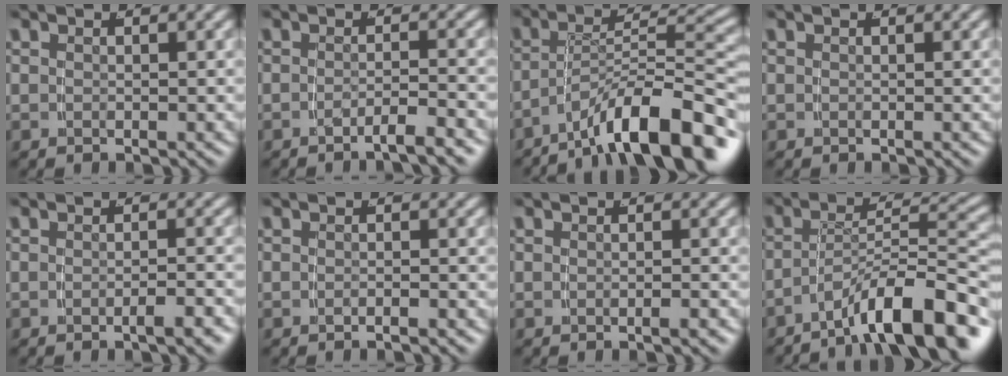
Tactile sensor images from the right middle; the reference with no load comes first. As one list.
[{"total": 2.2, "force": [-1.9, -0.5, 1.0], "torque": [-0.016, 0.002, -0.035]}, {"total": 9.8, "force": [-6.3, 2.7, 7.0], "torque": [-0.092, -0.001, -0.088]}, {"total": 0.0}, {"total": 1.6, "force": [-1.3, -0.3, 0.9], "torque": [-0.008, 0.009, -0.025]}, {"total": 0.9, "force": [-0.8, -0.5, 0.1], "torque": [-0.002, 0.005, -0.016]}, {"total": 0.6, "force": [-0.5, -0.1, 0.3], "torque": [-0.003, 0.006, -0.011]}, {"total": 8.0, "force": [-5.2, 1.5, 6.0], "torque": [-0.084, 0.001, -0.075]}]